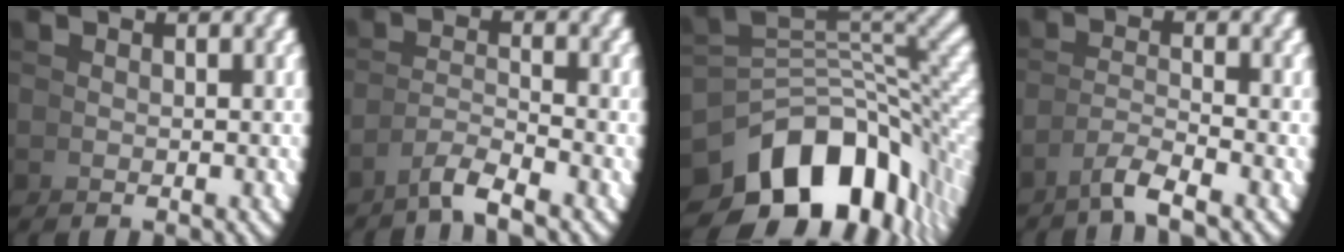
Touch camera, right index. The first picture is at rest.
{"total": 2.5, "force": [-1.9, -0.4, 1.5], "torque": [-0.016, 0.004, -0.037]}
{"total": 14.6, "force": [-3.0, 8.9, 11.1], "torque": [-0.175, -0.048, -0.016]}
{"total": 2.4, "force": [-1.6, -0.7, 1.6], "torque": [-0.021, 0.002, -0.029]}